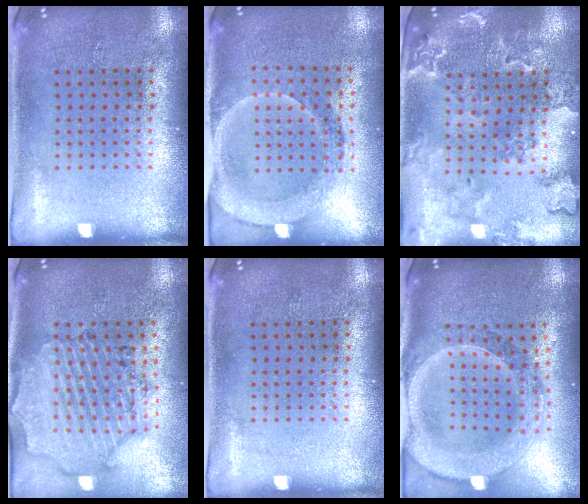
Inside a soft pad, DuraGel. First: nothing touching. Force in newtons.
{"total": 1.8, "press": 1.7, "slide": 0.7}
{"total": 1.9, "press": 1.9, "slide": 0.3}
{"total": 1.7, "press": 1.6, "slide": 0.3}
{"total": 0.0}
{"total": 2.7, "press": 2.4, "slide": 1.4}